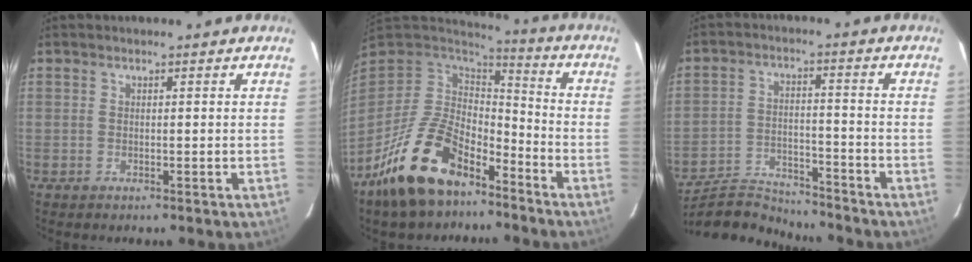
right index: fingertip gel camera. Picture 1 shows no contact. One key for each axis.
{"total": 18.0, "fx": -11.3, "fy": 9.0, "fz": 10.7, "tx": -0.219, "ty": -0.006, "tz": -0.195}
{"total": 12.4, "fx": -12.0, "fy": 2.3, "fz": 2.3, "tx": -0.075, "ty": 0.002, "tz": -0.201}